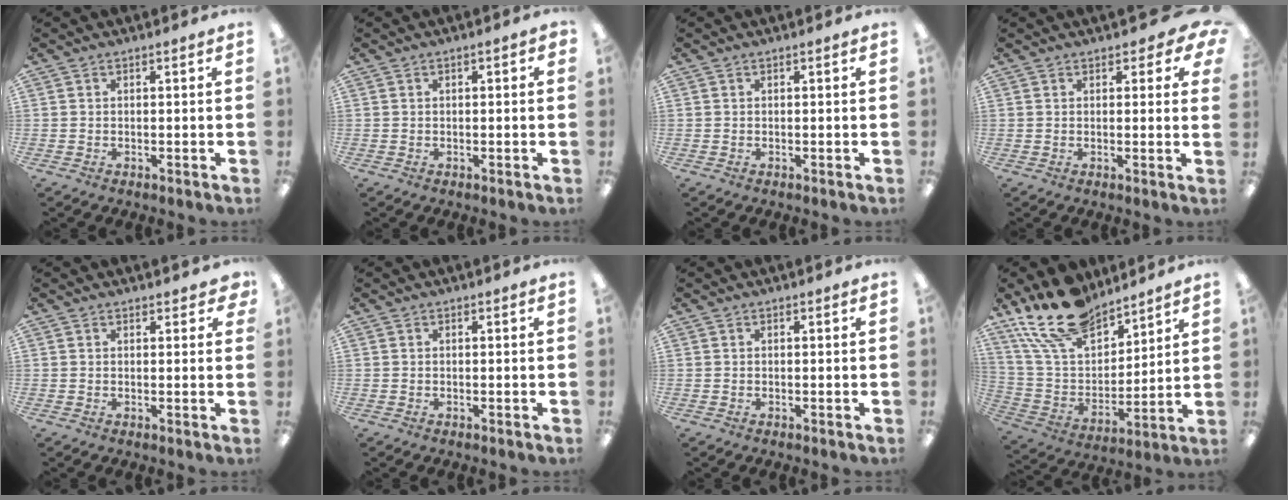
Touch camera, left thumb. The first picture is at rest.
{"total": 1.1, "force": [0.1, 0.4, 1.0], "torque": [-0.018, 0.002, 0.002]}
{"total": 0.0}
{"total": 3.8, "force": [2.1, 1.6, 2.7], "torque": [-0.031, -0.005, 0.035]}
{"total": 1.9, "force": [1.4, 0.9, 0.8], "torque": [-0.002, -0.003, 0.022]}
{"total": 0.0}
{"total": 0.0}
{"total": 20.4, "force": [15.2, 10.1, 9.1], "torque": [-0.188, -0.080, 0.282]}